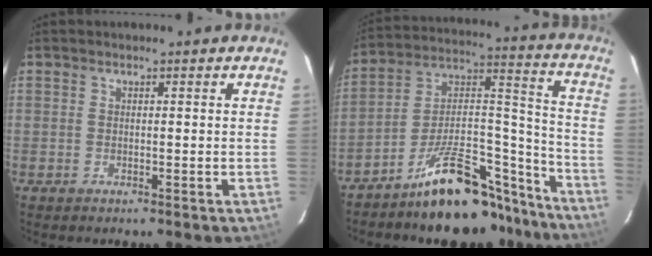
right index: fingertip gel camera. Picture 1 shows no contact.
{"total": 20.0, "force": [-16.2, 6.6, 9.6], "torque": [-0.142, 0.057, -0.240]}